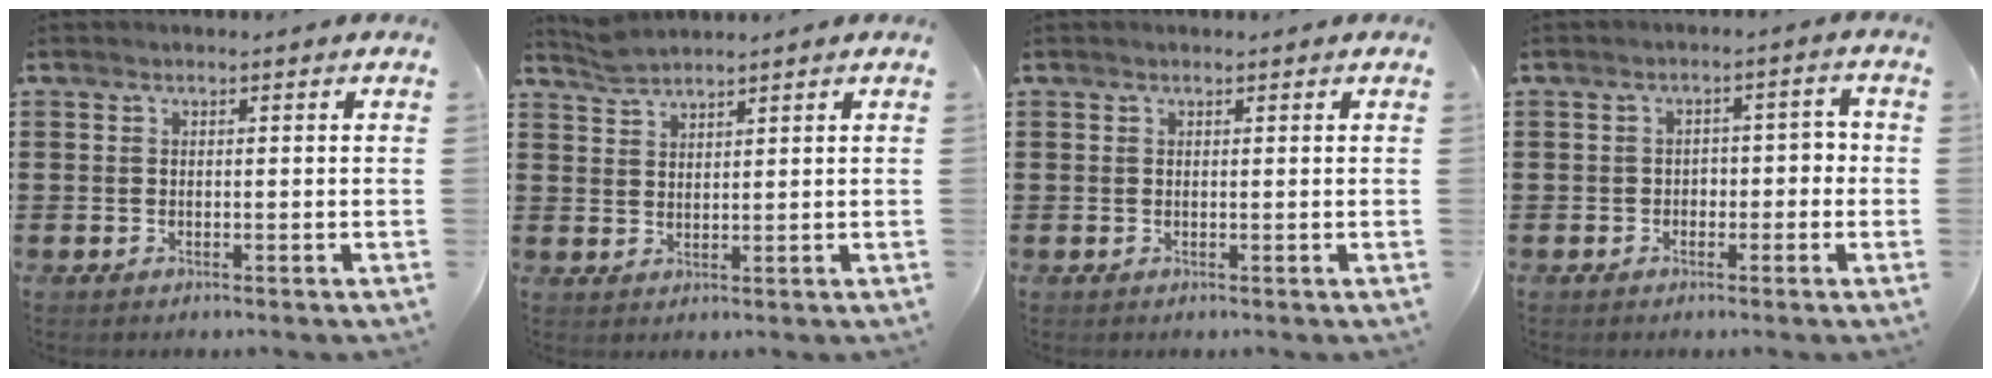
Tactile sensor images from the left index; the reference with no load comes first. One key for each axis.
{"total": 2.4, "fx": 2.3, "fy": 0.1, "fz": 0.4, "tx": -0.014, "ty": -0.001, "tz": 0.045}
{"total": 0.0}
{"total": 2.4, "fx": -1.1, "fy": 1.7, "fz": 1.1, "tx": -0.030, "ty": 0.007, "tz": -0.029}